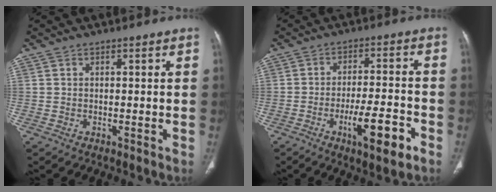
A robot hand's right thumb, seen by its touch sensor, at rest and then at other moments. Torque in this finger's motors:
{"motor_torque": [3.06, 1.81, 0.71, -0.85, 0.00]}